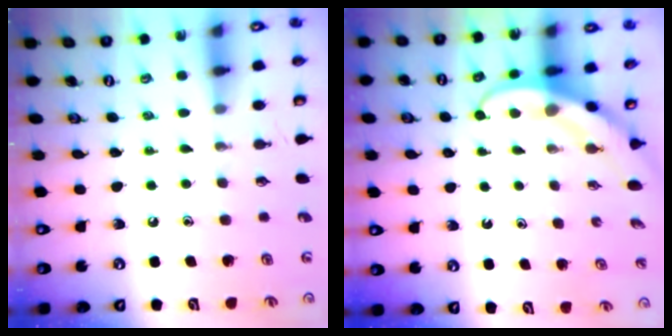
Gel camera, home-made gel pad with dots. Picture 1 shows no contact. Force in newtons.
{"total": 3.9, "press": 3.9, "slide": 0.3}